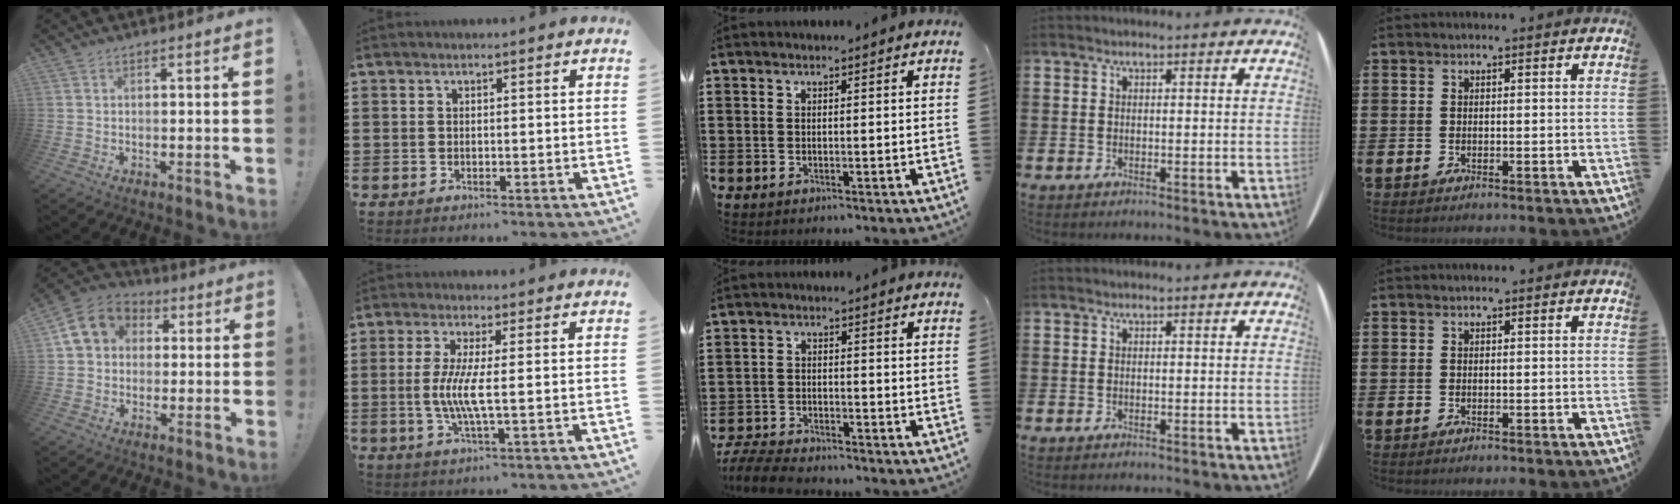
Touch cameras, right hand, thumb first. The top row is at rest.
{"thumb": {"total": 11.4, "force": [3.2, 9.5, 5.3], "torque": [-0.073, 0.000, 0.068]}, "index": {"total": 5.5, "force": [-0.3, 0.0, 5.5], "torque": [-0.117, -0.014, -0.013]}, "middle": {"total": 5.0, "force": [-4.9, 0.7, 1.0], "torque": [-0.033, 0.001, -0.102]}}